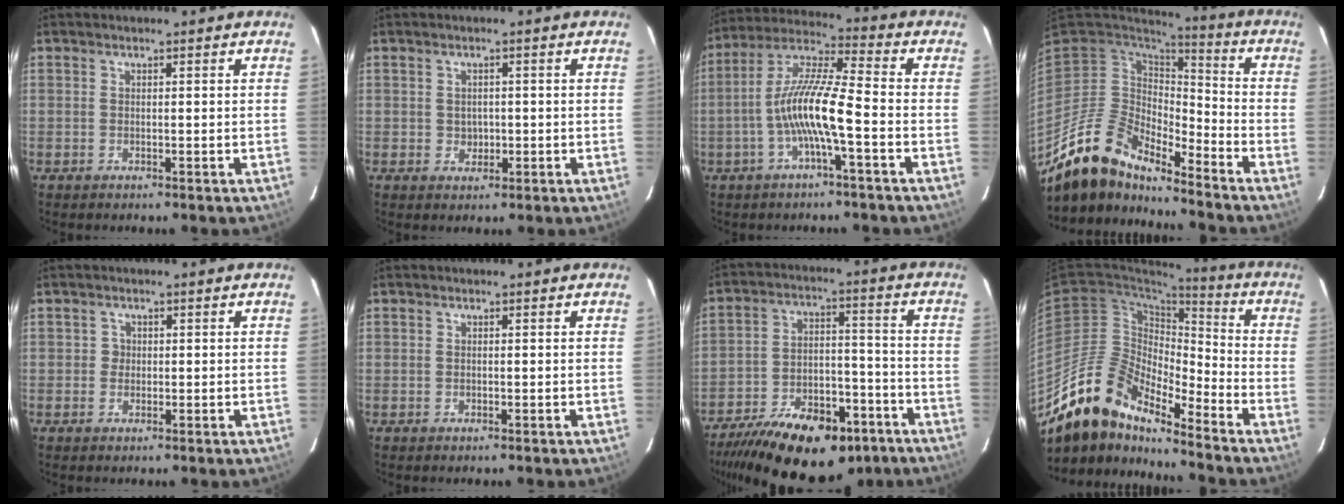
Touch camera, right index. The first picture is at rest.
{"total": 2.1, "force": [-0.1, 2.0, 0.6], "torque": [-0.007, 0.002, 0.003]}
{"total": 11.0, "force": [-3.4, 0.8, 10.4], "torque": [-0.213, 0.012, -0.068]}
{"total": 15.7, "force": [-13.7, 4.5, 6.4], "torque": [-0.125, -0.013, -0.261]}
{"total": 1.2, "force": [-0.2, 1.2, -0.1], "torque": [0.004, 0.004, -0.003]}
{"total": 0.0}
{"total": 22.9, "force": [-15.8, 10.5, 12.8], "torque": [-0.244, -0.005, -0.226]}
{"total": 17.4, "force": [-14.9, 5.1, 7.2], "torque": [-0.125, 0.002, -0.285]}